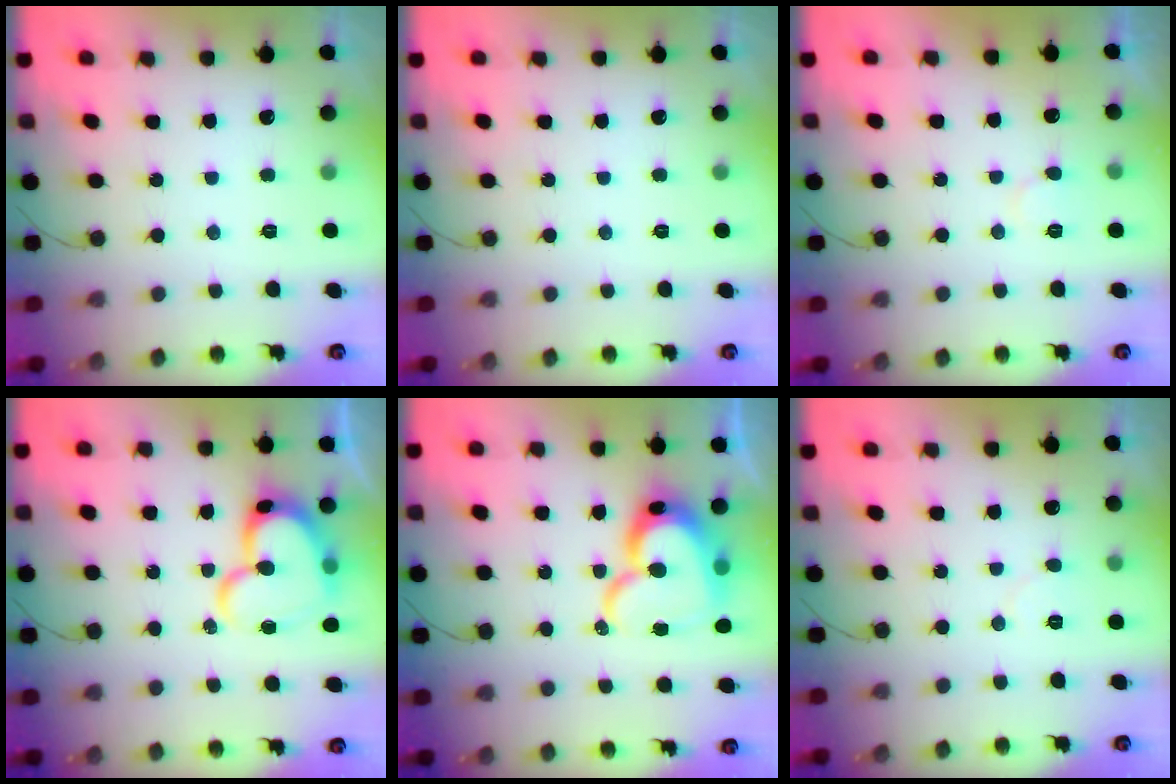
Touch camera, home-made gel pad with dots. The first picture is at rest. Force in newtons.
{"total": 0.0}
{"total": 6.1, "press": 6.1, "slide": 0.4}
{"total": 17.1, "press": 17.0, "slide": 1.7}
{"total": 19.5, "press": 19.4, "slide": 2.0}
{"total": 3.6, "press": 3.6, "slide": 0.4}